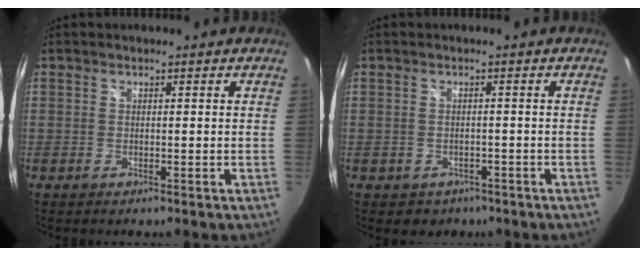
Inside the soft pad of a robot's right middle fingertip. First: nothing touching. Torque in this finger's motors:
{"motor_torque": [0.24, -0.37, 0.06, 0.01]}